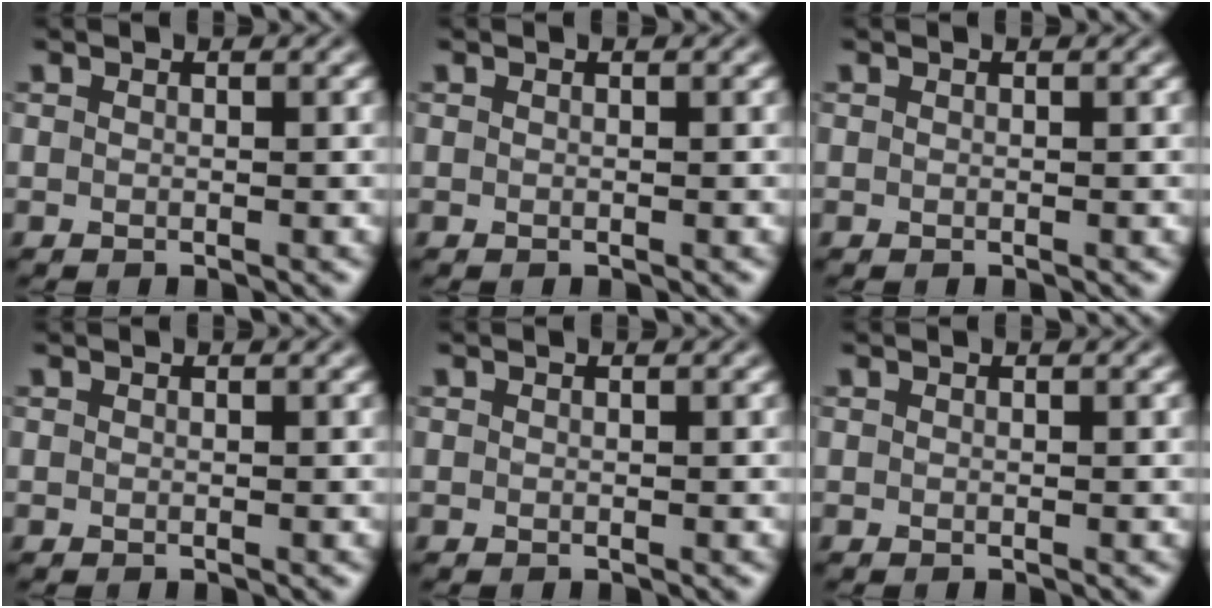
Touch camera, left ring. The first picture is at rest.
{"total": 0.0}
{"total": 0.0}
{"total": 0.0}
{"total": 0.0}
{"total": 0.0}